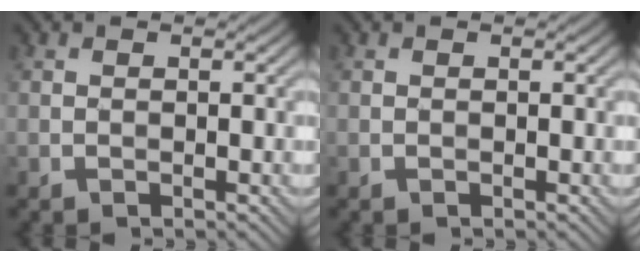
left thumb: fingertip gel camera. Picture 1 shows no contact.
{"total": 0.0}